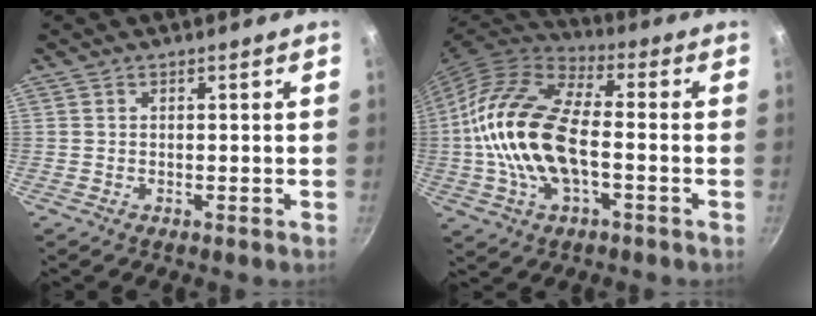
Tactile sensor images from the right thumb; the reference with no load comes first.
{"total": 19.2, "force": [-2.1, 9.7, 16.5], "torque": [-0.308, 0.034, -0.053]}